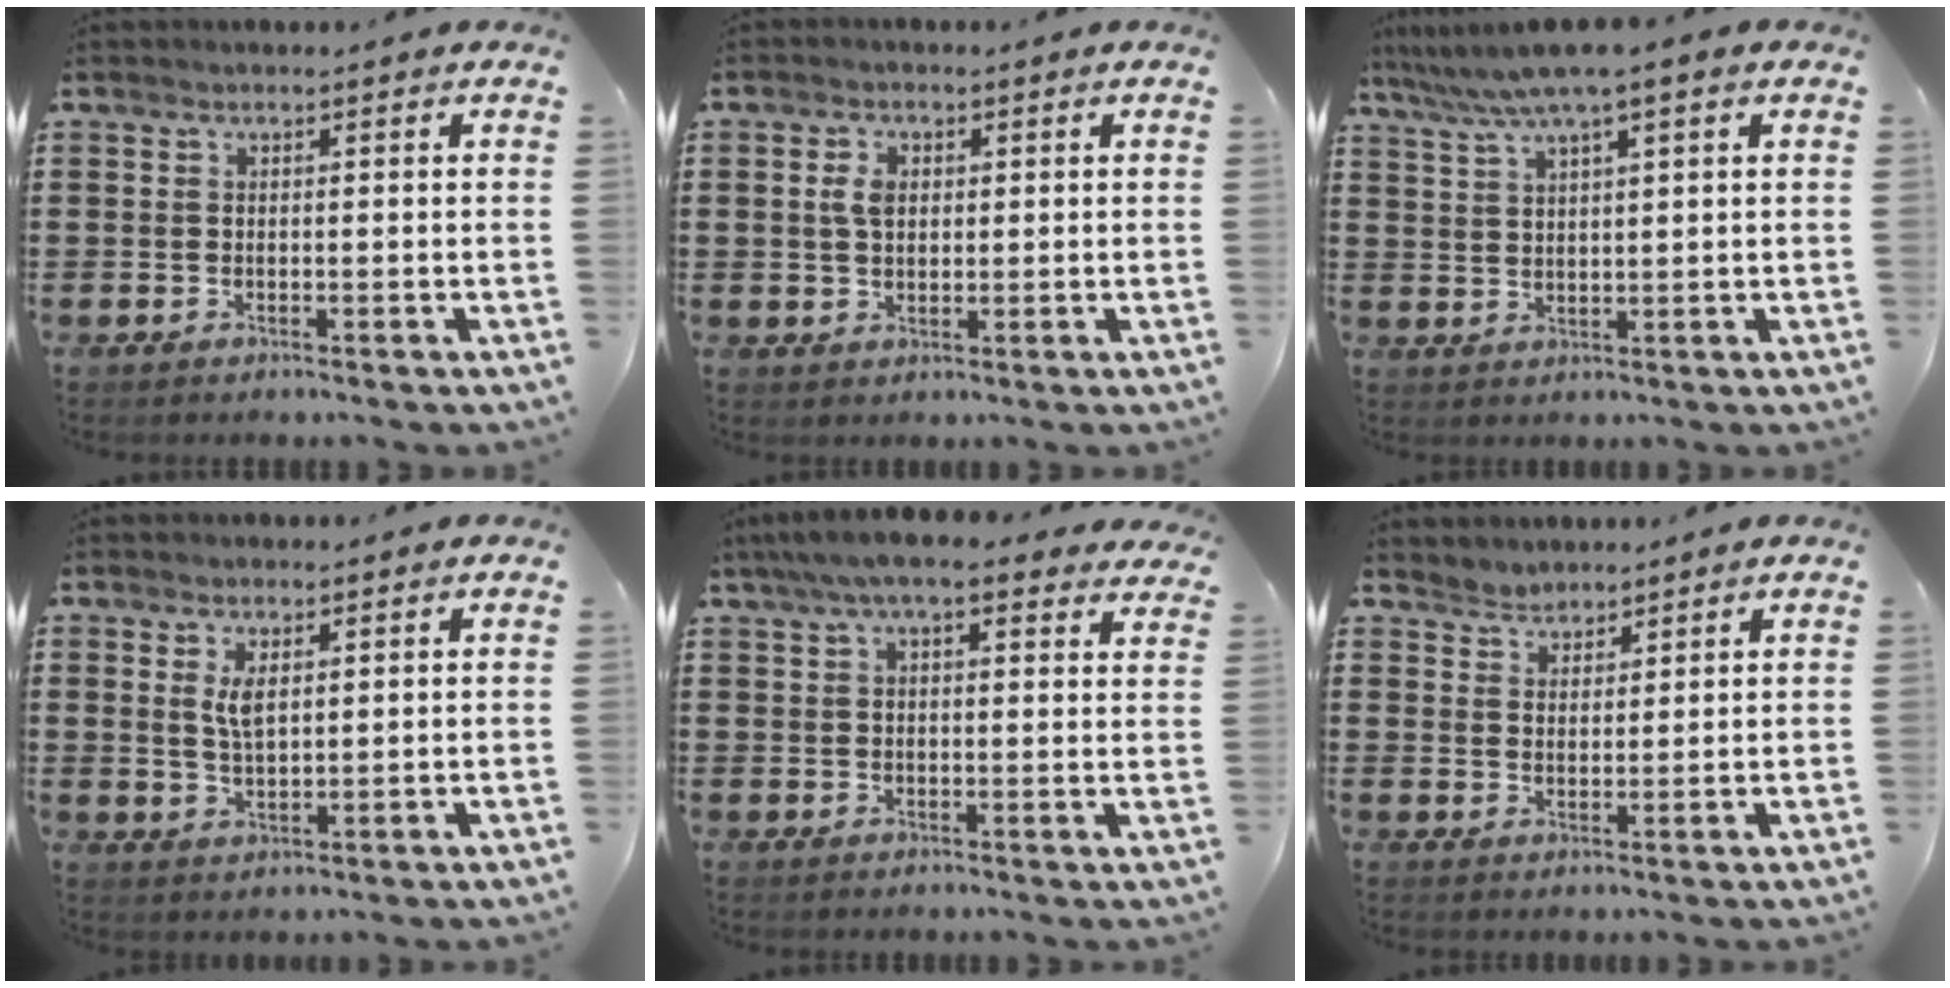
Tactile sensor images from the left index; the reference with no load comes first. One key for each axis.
{"total": 3.2, "fx": 0.7, "fy": 2.0, "fz": 2.3, "tx": -0.051, "ty": 0.010, "tz": 0.012}
{"total": 5.7, "fx": 3.9, "fy": 0.1, "fz": 4.1, "tx": -0.088, "ty": -0.008, "tz": 0.067}
{"total": 3.3, "fx": 1.4, "fy": 1.2, "fz": 2.8, "tx": -0.059, "ty": 0.004, "tz": 0.024}
{"total": 6.8, "fx": 5.4, "fy": 1.6, "fz": 3.9, "tx": -0.089, "ty": -0.003, "tz": 0.098}
{"total": 2.5, "fx": 2.2, "fy": 0.7, "fz": -0.8, "tx": 0.005, "ty": 0.001, "tz": 0.044}